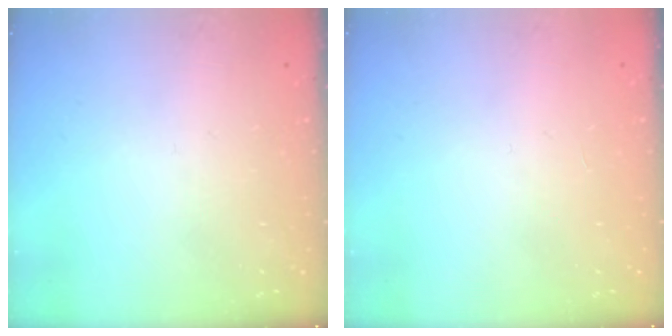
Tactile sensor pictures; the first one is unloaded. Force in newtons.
{"total": 0.0}